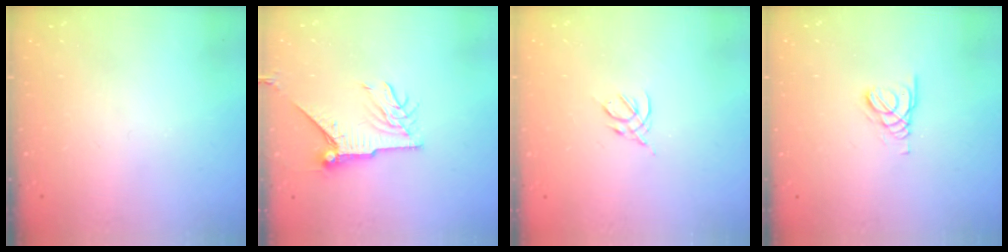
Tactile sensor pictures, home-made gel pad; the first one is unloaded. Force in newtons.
{"total": 8.4, "press": 8.4, "slide": 0.0}
{"total": 3.1, "press": 3.0, "slide": 0.8}
{"total": 1.5, "press": 1.4, "slide": 0.1}